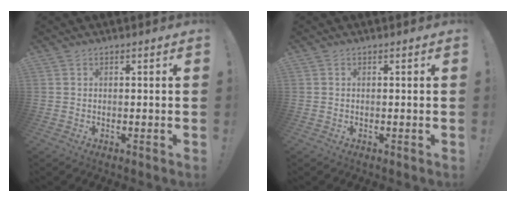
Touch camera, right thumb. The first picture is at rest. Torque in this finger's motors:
{"motor_torque": [0.09, 0.21, -0.14, 0.08, -0.01]}